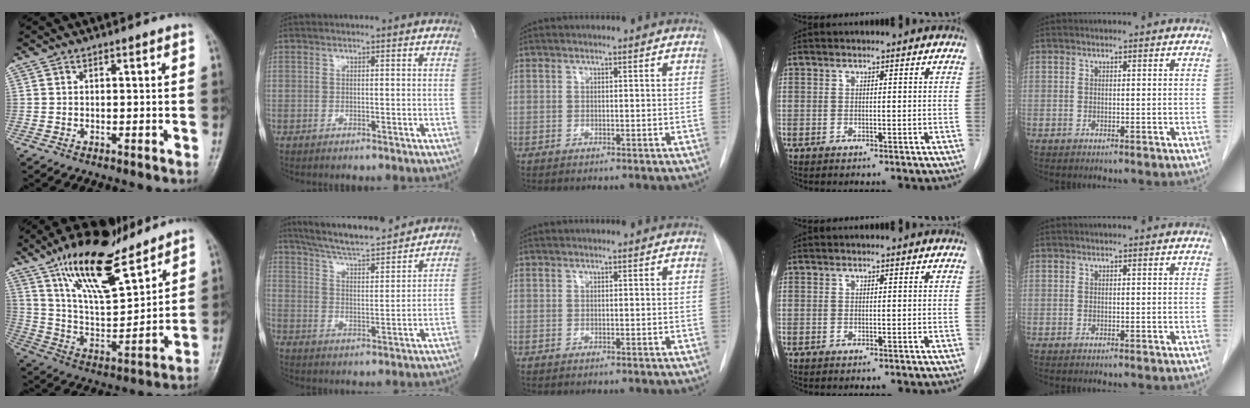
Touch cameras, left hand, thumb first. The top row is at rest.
{"thumb": {"total": 19.3, "force": [13.3, 6.4, 12.5], "torque": [-0.183, -0.065, 0.244]}, "index": {"total": 17.0, "force": [15.5, 2.0, 6.9], "torque": [-0.117, 0.012, 0.236]}}